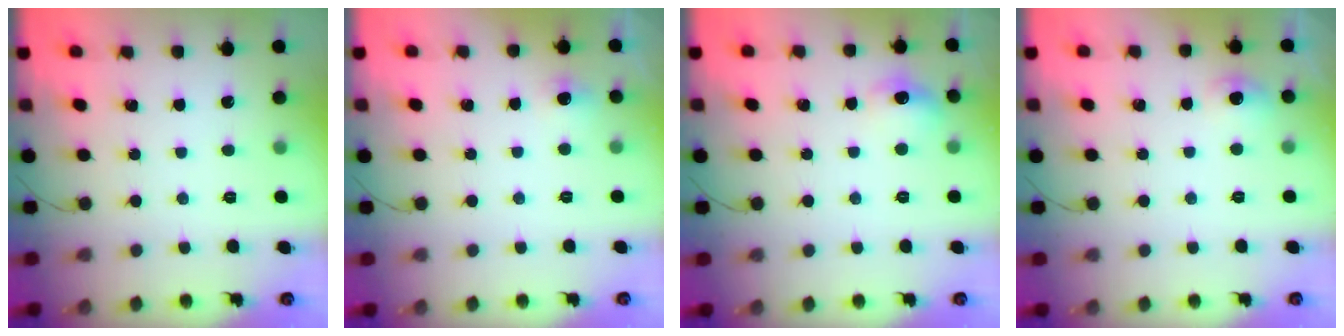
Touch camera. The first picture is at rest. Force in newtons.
{"total": 4.3, "press": 3.9, "slide": 1.7}
{"total": 7.7, "press": 7.6, "slide": 1.6}
{"total": 5.4, "press": 5.1, "slide": 1.7}